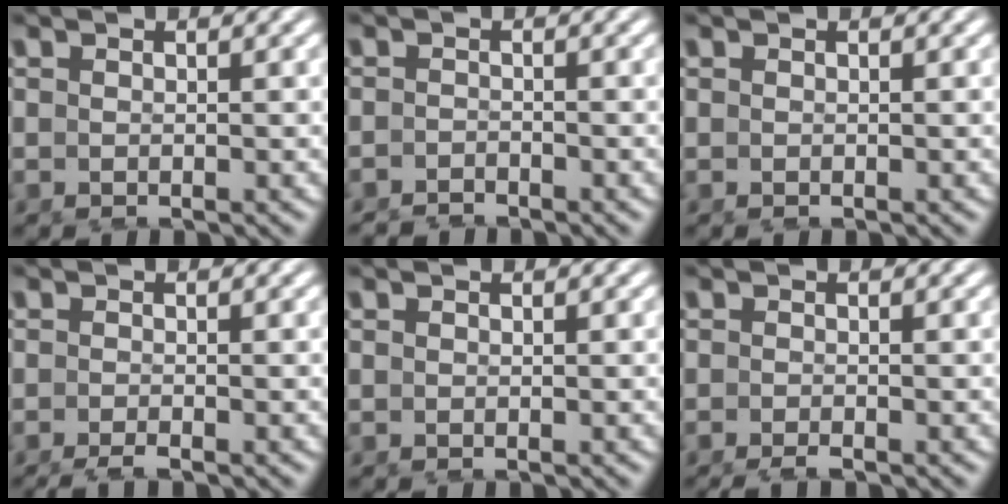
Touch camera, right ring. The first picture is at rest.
{"total": 2.0, "force": [-1.9, -0.1, -0.6], "torque": [0.009, -0.013, -0.031]}
{"total": 0.0}
{"total": 1.3, "force": [-1.2, 0.0, 0.3], "torque": [-0.009, -0.002, -0.022]}
{"total": 0.0}
{"total": 0.9, "force": [-0.9, 0.0, 0.1], "torque": [-0.003, -0.002, -0.018]}